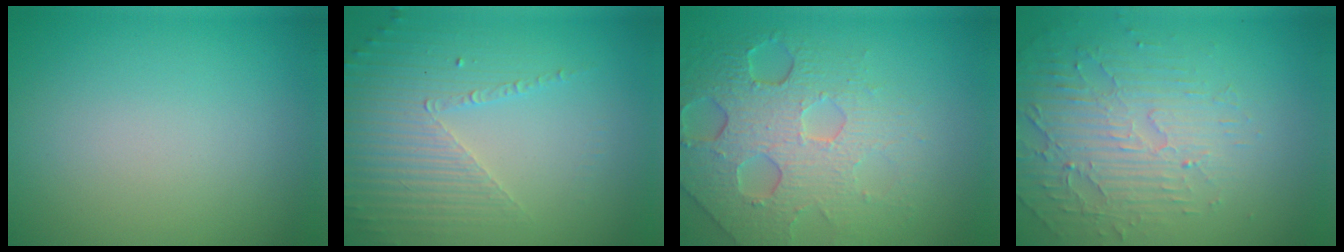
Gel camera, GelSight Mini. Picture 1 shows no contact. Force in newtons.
{"total": 3.8, "press": 3.3, "slide": 1.9}
{"total": 7.7, "press": 5.2, "slide": 5.6}
{"total": 5.1, "press": 3.3, "slide": 3.9}